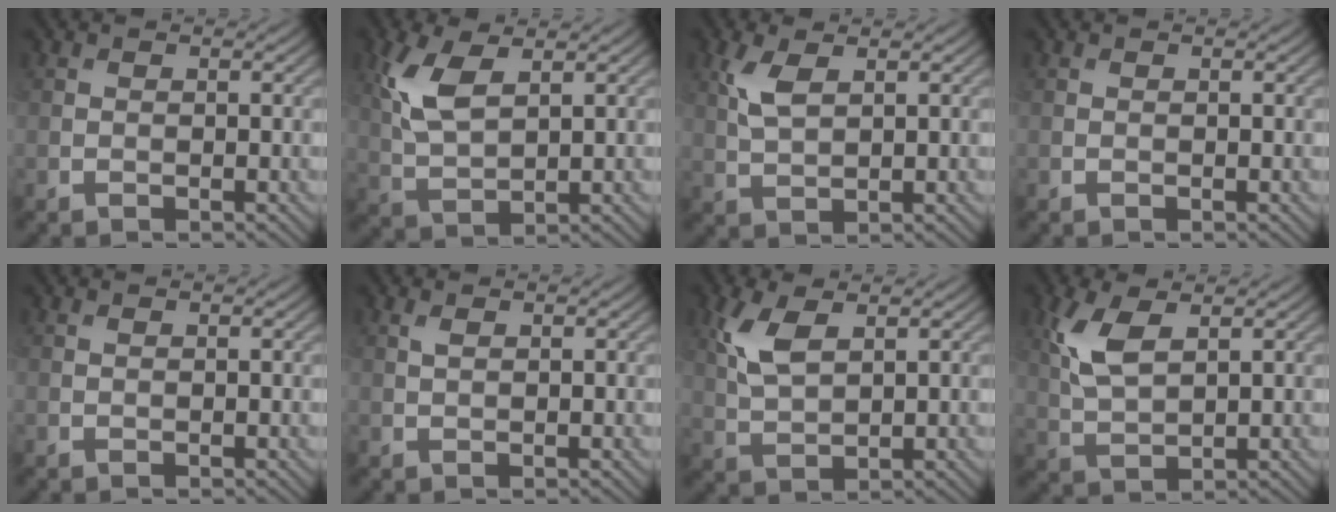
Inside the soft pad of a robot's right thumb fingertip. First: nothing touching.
{"total": 7.0, "force": [2.8, 3.2, 5.5], "torque": [-0.137, 0.005, 0.057]}
{"total": 4.1, "force": [1.7, 1.8, 3.2], "torque": [-0.082, 0.004, 0.038]}
{"total": 0.0}
{"total": 0.0}
{"total": 0.9, "force": [0.5, 0.3, 0.7], "torque": [-0.021, 0.001, 0.011]}
{"total": 5.8, "force": [2.4, 2.7, 4.5], "torque": [-0.115, 0.003, 0.050]}
{"total": 6.3, "force": [2.6, 2.9, 5.0], "torque": [-0.126, 0.004, 0.052]}